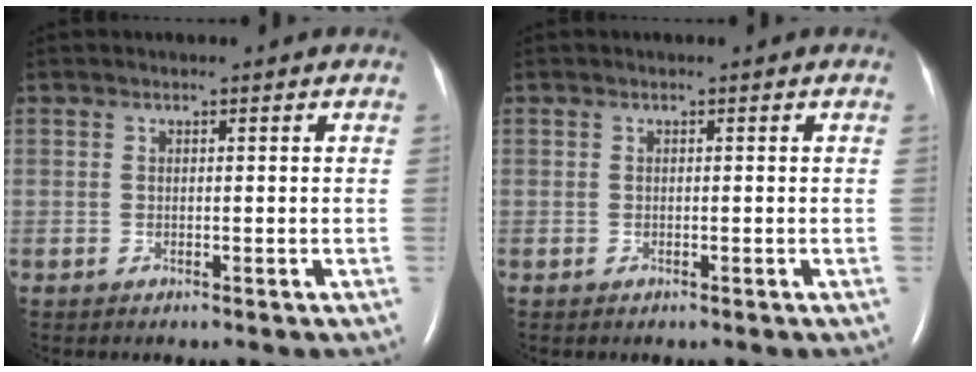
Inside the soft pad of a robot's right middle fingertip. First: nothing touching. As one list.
[{"total": 0.0}]